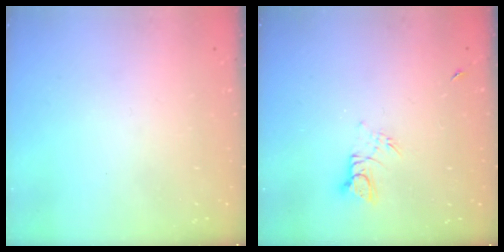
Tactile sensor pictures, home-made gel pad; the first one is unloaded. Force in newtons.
{"total": 3.8, "press": 3.8, "slide": 0.4}